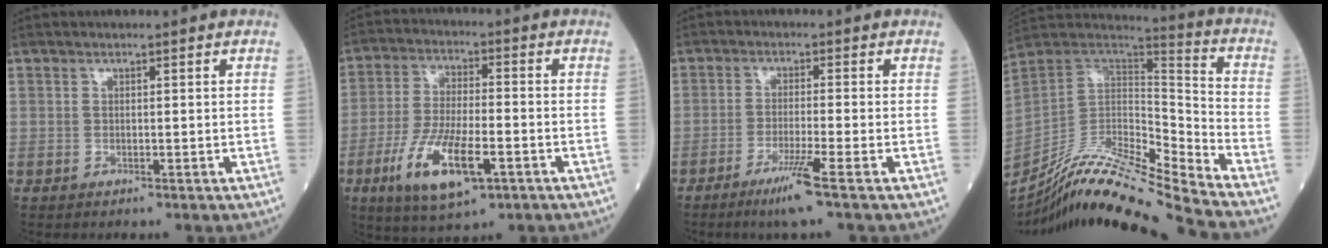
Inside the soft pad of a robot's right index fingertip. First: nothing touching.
{"total": 12.1, "force": [-5.1, 3.3, 10.5], "torque": [-0.210, -0.017, -0.087]}
{"total": 5.3, "force": [-3.2, -1.1, 4.1], "torque": [-0.079, -0.016, -0.064]}
{"total": 20.4, "force": [-18.8, -0.5, 8.0], "torque": [-0.160, 0.011, -0.333]}